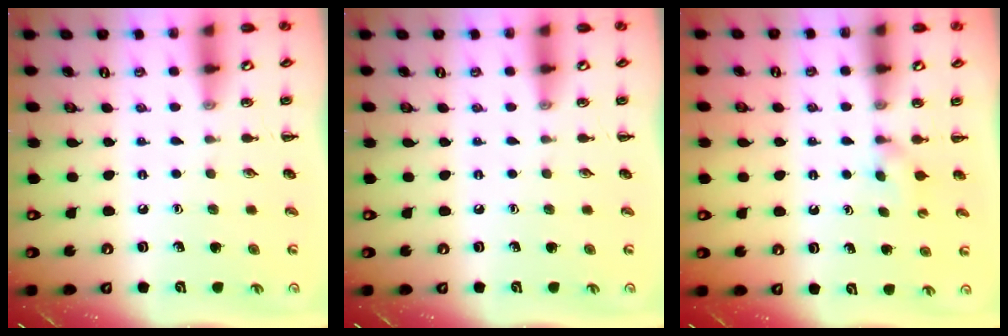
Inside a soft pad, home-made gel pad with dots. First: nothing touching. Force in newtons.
{"total": 0.0}
{"total": 2.4, "press": 2.2, "slide": 1.0}